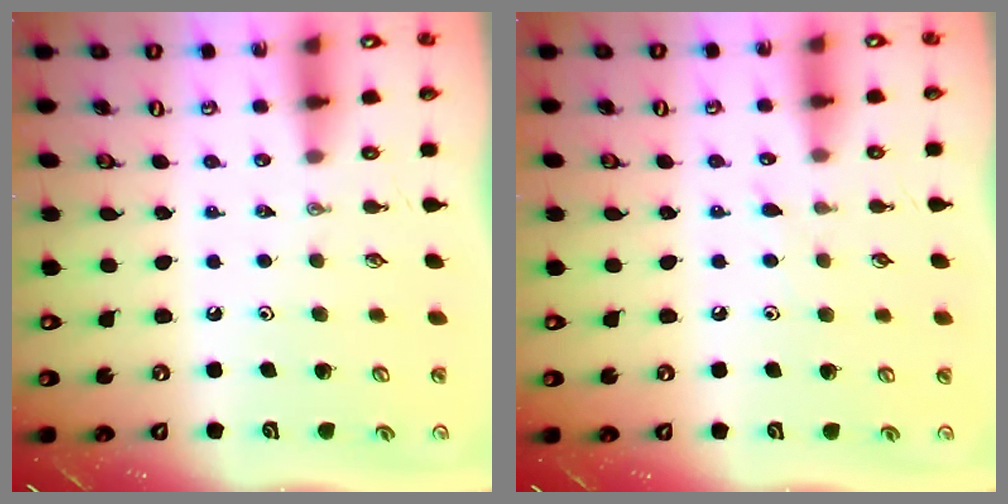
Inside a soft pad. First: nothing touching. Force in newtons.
{"total": 4.2, "press": 4.2, "slide": 0.5}